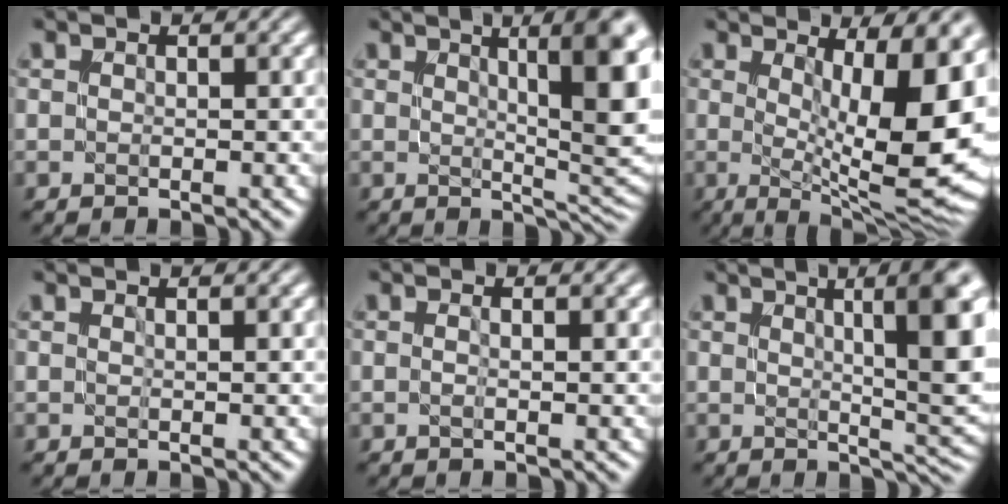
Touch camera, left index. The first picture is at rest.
{"total": 11.3, "force": [3.3, 3.2, 10.4], "torque": [-0.109, 0.011, 0.044]}
{"total": 14.6, "force": [1.1, 4.4, 13.9], "torque": [-0.164, -0.007, 0.024]}
{"total": 0.7, "force": [0.4, 0.2, 0.6], "torque": [-0.004, -0.002, 0.001]}
{"total": 1.4, "force": [0.3, 0.4, 1.3], "torque": [-0.012, -0.009, -0.006]}
{"total": 10.4, "force": [2.7, 2.7, 9.6], "torque": [-0.104, 0.010, 0.038]}